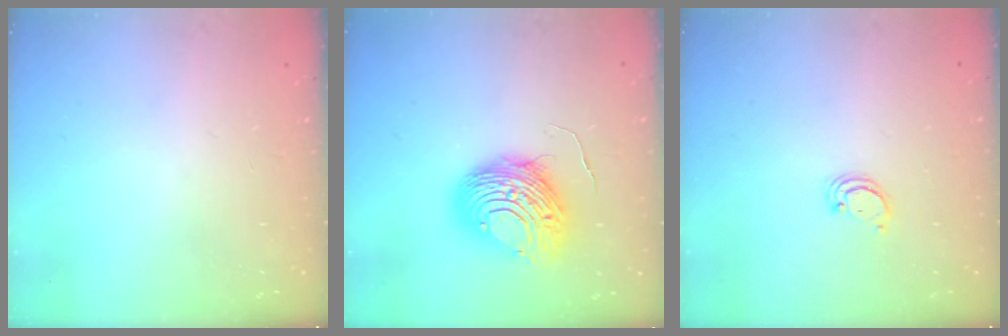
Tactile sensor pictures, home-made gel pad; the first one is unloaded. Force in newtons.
{"total": 12.1, "press": 12.1, "slide": 1.2}
{"total": 2.4, "press": 2.4, "slide": 0.2}